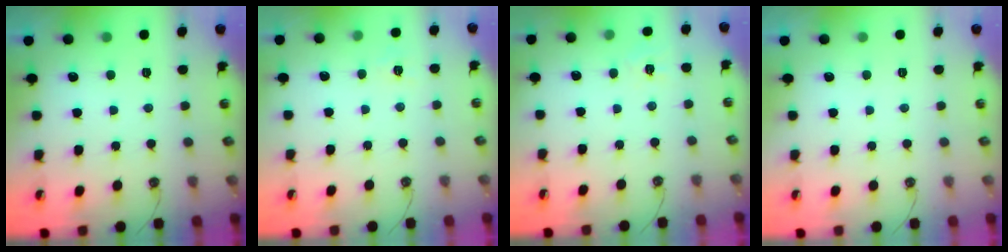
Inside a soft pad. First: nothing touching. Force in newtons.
{"total": 6.6, "press": 6.5, "slide": 0.6}
{"total": 3.9, "press": 3.9, "slide": 0.5}
{"total": 0.0}